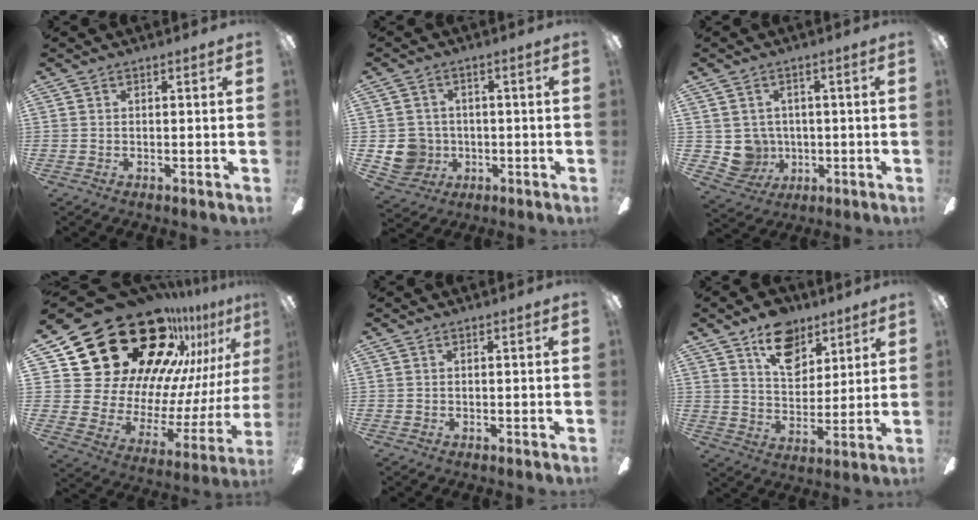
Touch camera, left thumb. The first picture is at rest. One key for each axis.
{"total": 7.6, "fx": -0.9, "fy": 7.4, "fz": 1.5, "tx": -0.062, "ty": 0.005, "tz": -0.010}
{"total": 6.8, "fx": 0.5, "fy": 6.6, "fz": 1.1, "tx": -0.054, "ty": -0.009, "tz": 0.018}
{"total": 33.7, "fx": 21.9, "fy": 18.6, "fz": 17.6, "tx": -0.258, "ty": -0.184, "tz": 0.441}
{"total": 0.0}
{"total": 13.6, "fx": 8.1, "fy": 8.6, "fz": 6.7, "tx": -0.092, "ty": -0.032, "tz": 0.147}